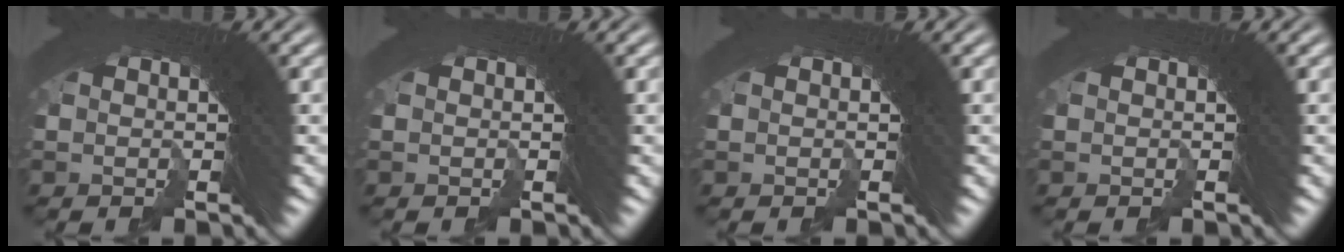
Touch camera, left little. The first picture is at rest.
{"total": 0.0}
{"total": 0.0}
{"total": 0.0}